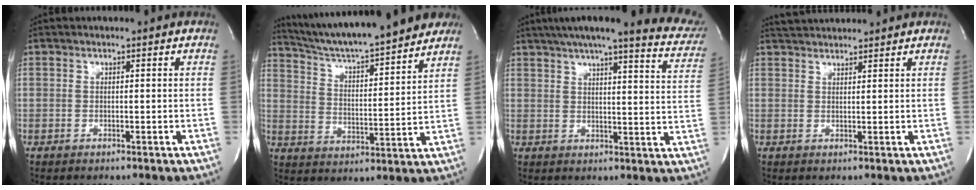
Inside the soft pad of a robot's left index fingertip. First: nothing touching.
{"total": 19.1, "force": [17.1, 1.1, 8.5], "torque": [-0.137, 0.005, 0.258]}
{"total": 22.1, "force": [18.8, 2.5, 11.4], "torque": [-0.153, -0.024, 0.216]}
{"total": 4.5, "force": [4.4, 0.4, 0.9], "torque": [-0.020, 0.030, 0.073]}